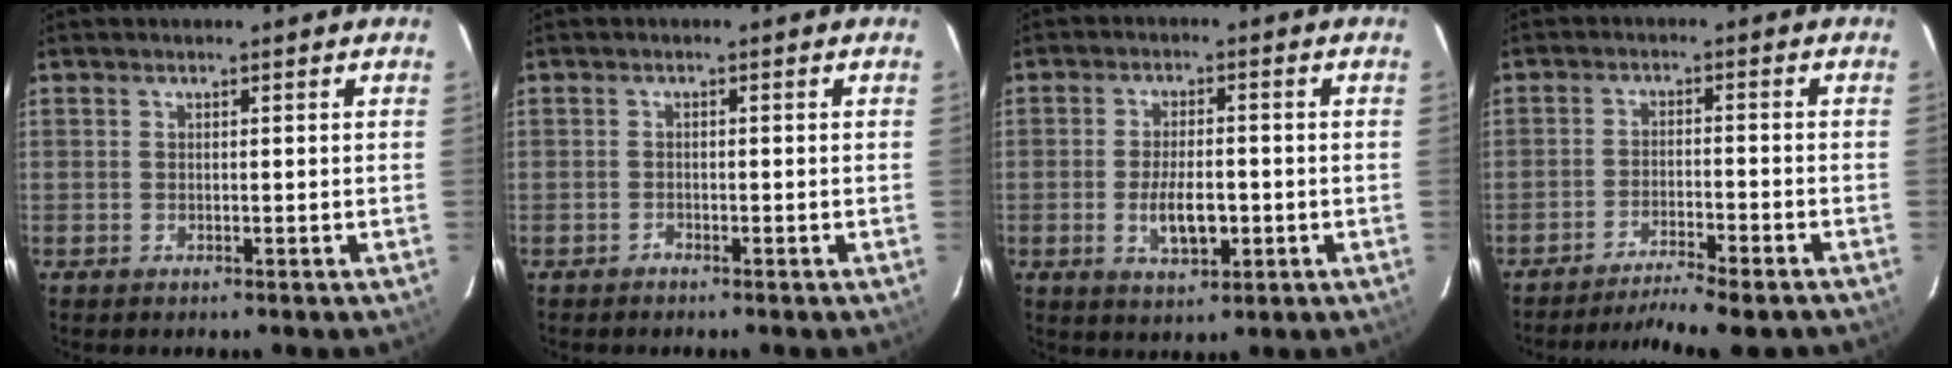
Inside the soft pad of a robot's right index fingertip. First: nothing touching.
{"total": 0.8, "force": [-0.7, 0.2, -0.1], "torque": [0.004, 0.003, -0.015]}
{"total": 6.8, "force": [-1.7, 2.9, 6.0], "torque": [-0.117, -0.005, -0.023]}
{"total": 9.9, "force": [-8.9, 0.1, 4.4], "torque": [-0.092, -0.014, -0.138]}